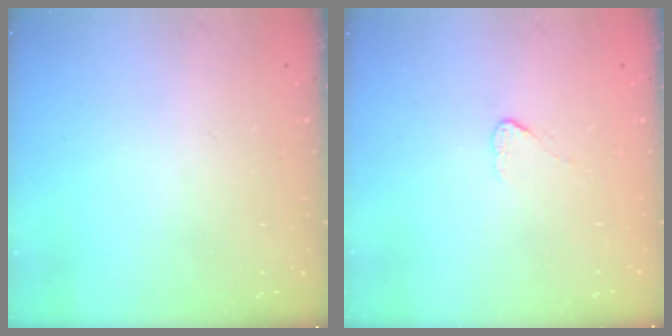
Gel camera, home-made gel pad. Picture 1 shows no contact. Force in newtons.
{"total": 2.7, "press": 2.7, "slide": 0.3}